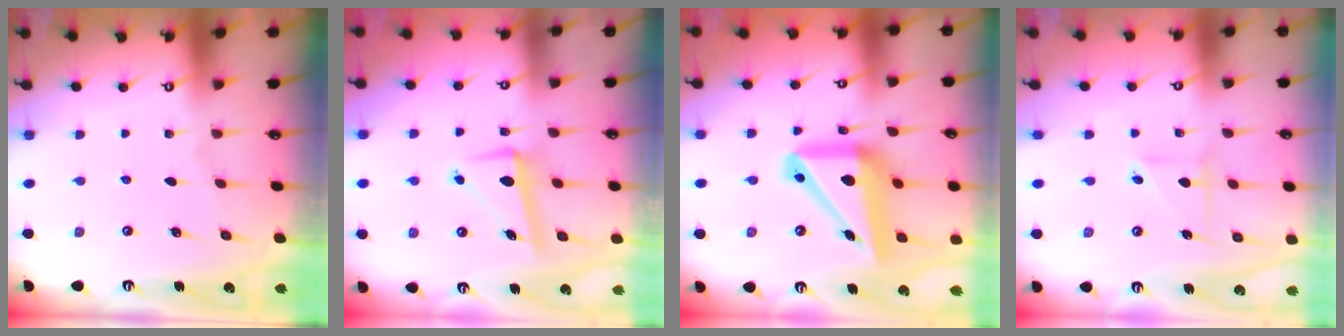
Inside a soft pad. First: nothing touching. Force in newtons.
{"total": 8.0, "press": 7.9, "slide": 1.4}
{"total": 18.8, "press": 18.6, "slide": 2.4}
{"total": 3.3, "press": 3.3, "slide": 0.3}